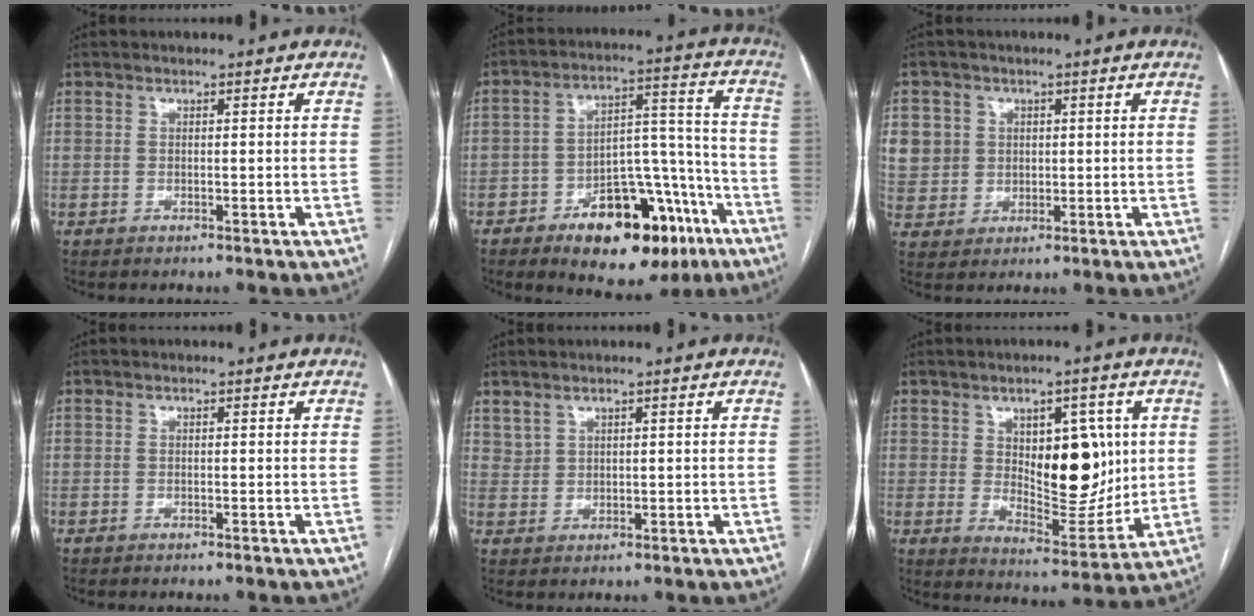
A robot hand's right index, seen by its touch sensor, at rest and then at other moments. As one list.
[{"total": 18.3, "force": [-10.5, 8.3, 12.5], "torque": [-0.157, 0.039, -0.148]}, {"total": 8.5, "force": [2.3, 8.0, 1.7], "torque": [-0.050, 0.022, 0.060]}, {"total": 0.0}, {"total": 2.0, "force": [1.7, 1.1, 0.4], "torque": [-0.007, 0.004, 0.037]}, {"total": 12.5, "force": [2.4, 5.9, 10.8], "torque": [-0.154, 0.002, 0.050]}]